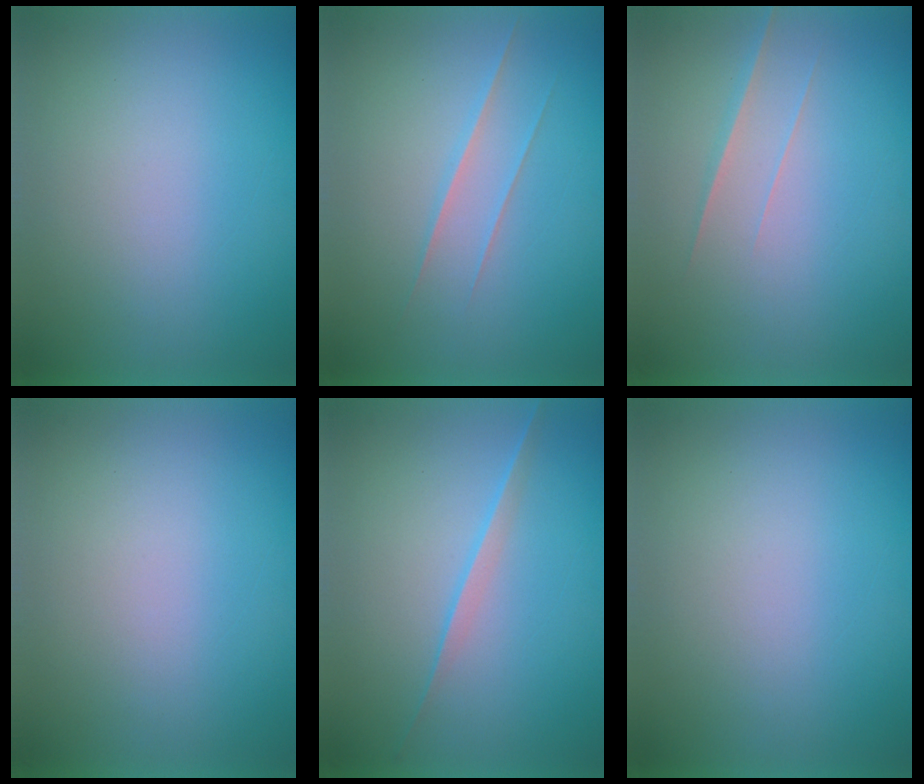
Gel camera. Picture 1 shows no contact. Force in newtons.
{"total": 1.5}
{"total": 1.5}
{"total": 0.0}
{"total": 2.2}
{"total": 0.0}